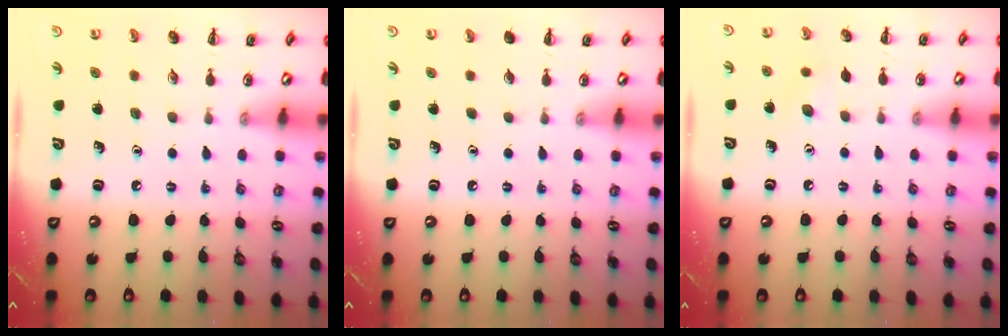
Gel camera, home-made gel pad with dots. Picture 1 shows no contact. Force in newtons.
{"total": 0.0}
{"total": 6.3, "press": 6.1, "slide": 1.4}